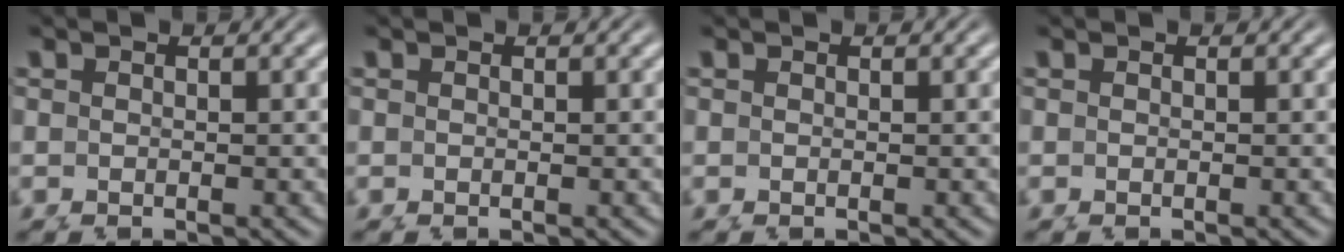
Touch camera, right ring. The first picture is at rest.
{"total": 0.0}
{"total": 0.0}
{"total": 0.0}